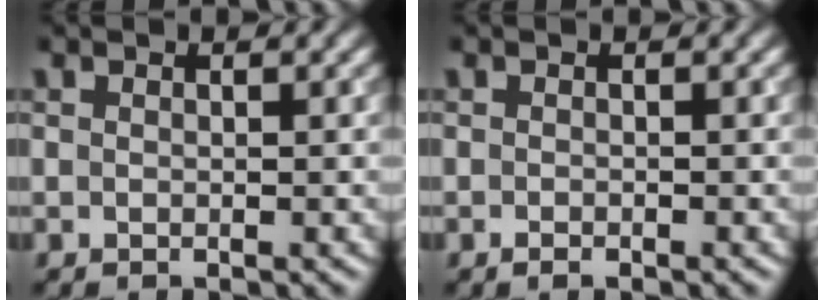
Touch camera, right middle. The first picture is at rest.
{"total": 0.6, "force": [-0.4, 0.2, 0.4], "torque": [-0.006, -0.002, -0.006]}